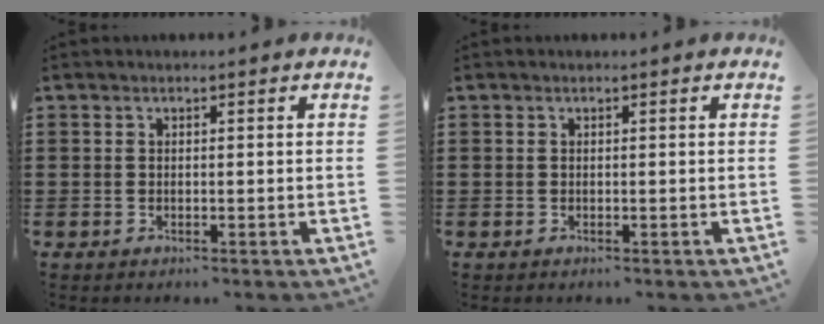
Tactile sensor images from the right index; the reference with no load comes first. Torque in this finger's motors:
{"motor_torque": [-0.33, 0.01, 0.00, -0.01]}